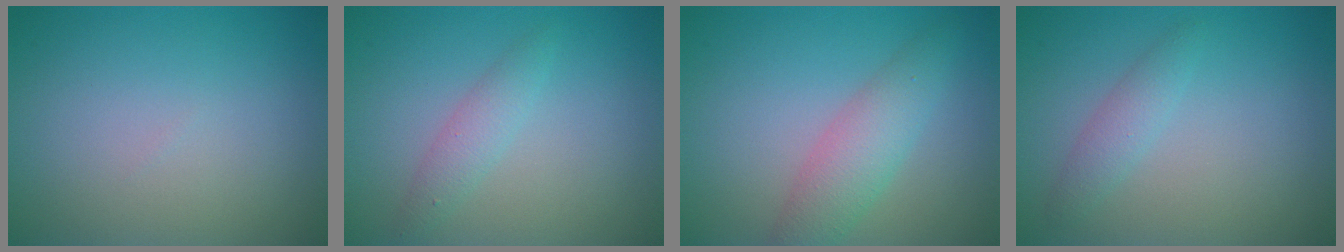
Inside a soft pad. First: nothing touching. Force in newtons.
{"total": 1.8, "press": 1.8, "slide": 0.1}
{"total": 3.7, "press": 3.7, "slide": 0.2}
{"total": 1.7, "press": 1.7, "slide": 0.0}